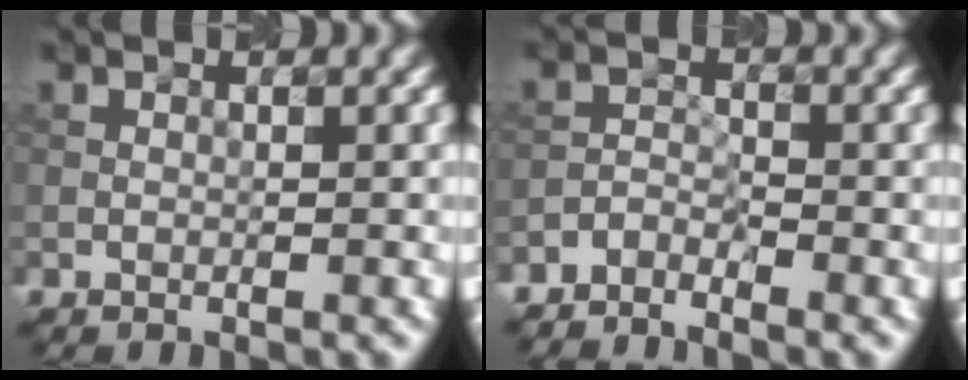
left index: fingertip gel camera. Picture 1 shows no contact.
{"total": 2.4, "force": [-2.3, 0.5, 0.3], "torque": [-0.008, -0.002, -0.056]}